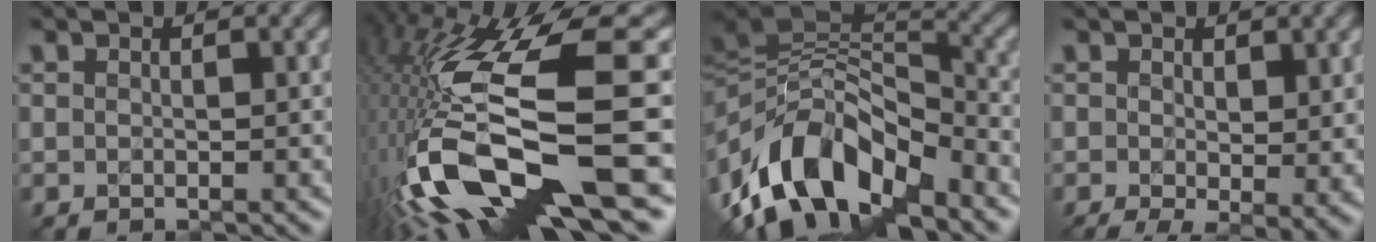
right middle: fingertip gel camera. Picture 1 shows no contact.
{"total": 16.1, "force": [-3.2, 5.9, 14.7], "torque": [-0.306, -0.031, -0.041]}
{"total": 11.9, "force": [-5.6, 6.4, 8.3], "torque": [-0.158, 0.015, -0.106]}
{"total": 4.7, "force": [-1.0, 2.1, 4.1], "torque": [-0.067, -0.012, -0.010]}